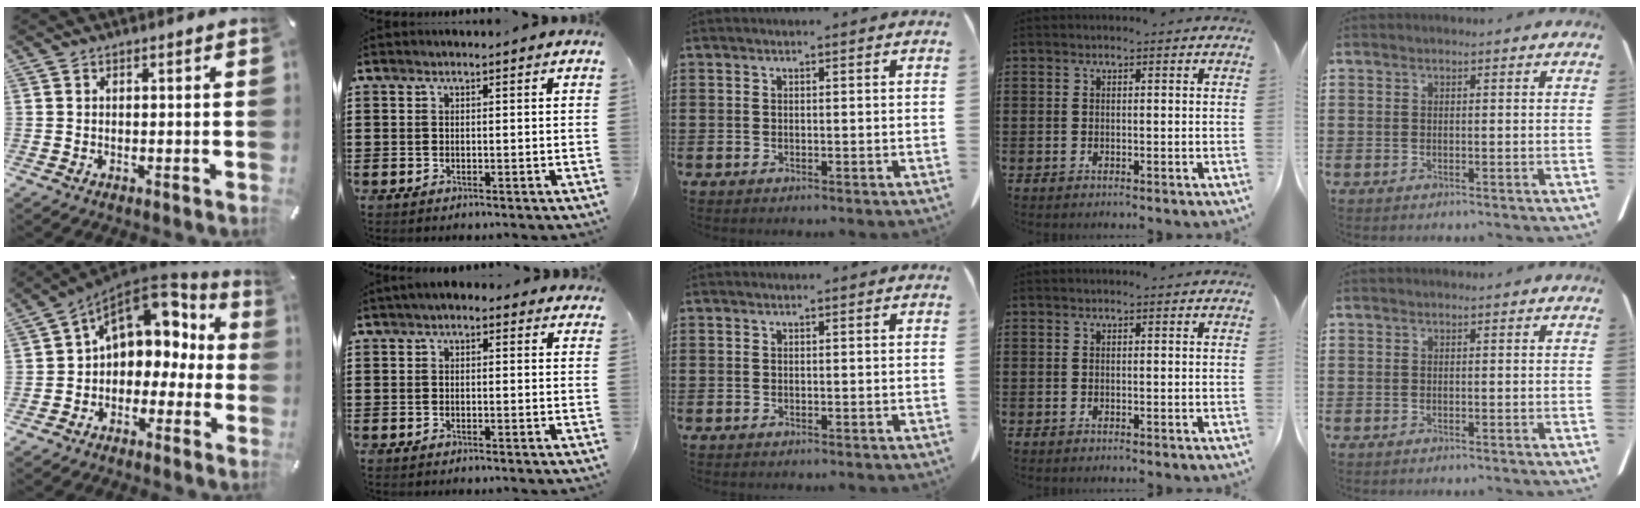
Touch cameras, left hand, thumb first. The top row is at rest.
{"thumb": {"total": 12.0, "force": [4.6, 8.7, 6.9], "torque": [-0.110, -0.028, 0.083]}, "index": {"total": 1.4, "force": [0.4, 0.9, 1.0], "torque": [-0.020, 0.007, 0.006]}}